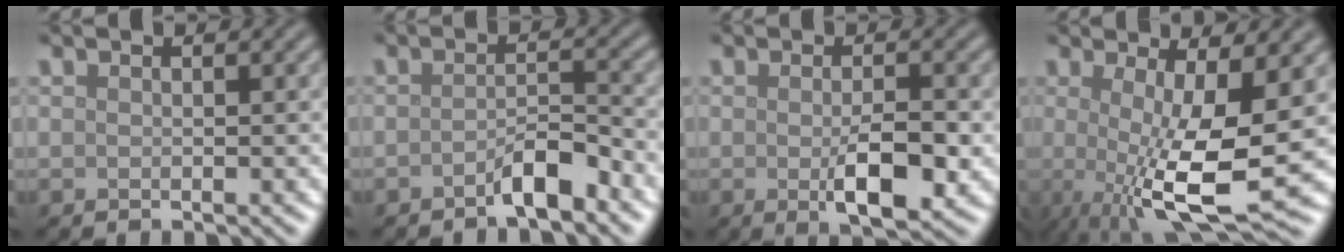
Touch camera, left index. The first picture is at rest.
{"total": 2.8, "force": [-2.0, 0.6, 1.8], "torque": [-0.028, 0.010, -0.036]}
{"total": 4.8, "force": [-1.2, 1.4, 4.5], "torque": [-0.074, -0.008, -0.015]}
{"total": 9.9, "force": [-0.8, 2.8, 9.4], "torque": [-0.160, -0.019, -0.012]}